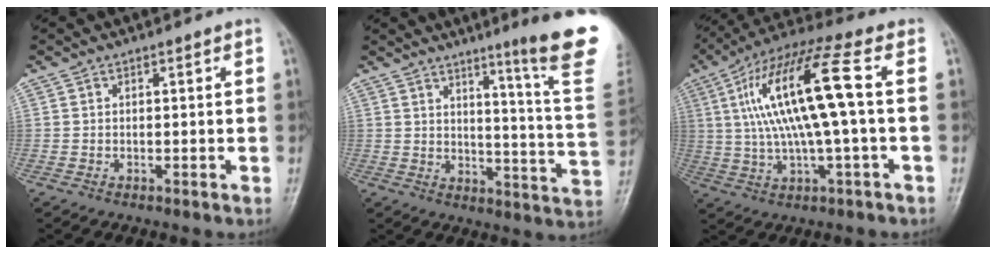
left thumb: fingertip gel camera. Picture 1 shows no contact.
{"total": 17.6, "force": [10.9, -0.2, 13.8], "torque": [-0.162, -0.088, 0.136]}
{"total": 16.7, "force": [1.9, 3.1, 16.3], "torque": [-0.332, 0.036, 0.032]}